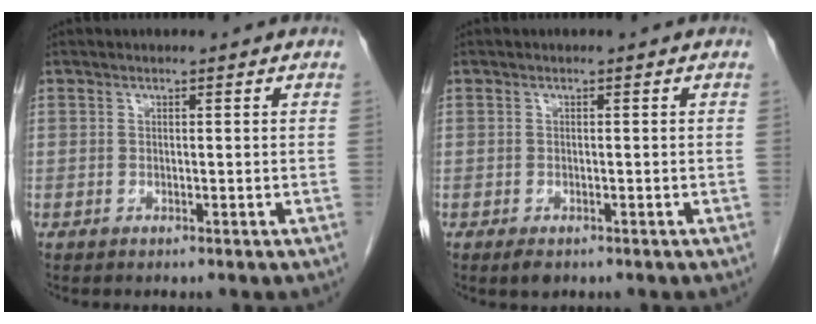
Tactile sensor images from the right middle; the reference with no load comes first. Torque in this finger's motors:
{"motor_torque": [0.21, 0.00, 0.00, 0.00]}